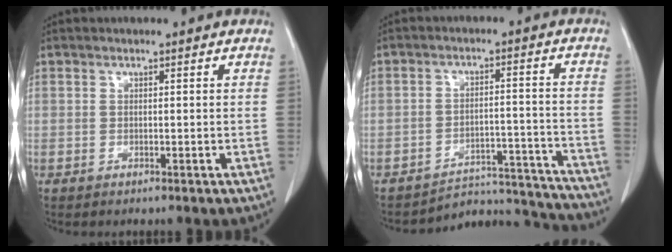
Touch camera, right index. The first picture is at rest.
{"total": 13.0, "force": [-12.9, 1.9, -1.1], "torque": [0.042, 0.052, -0.166]}